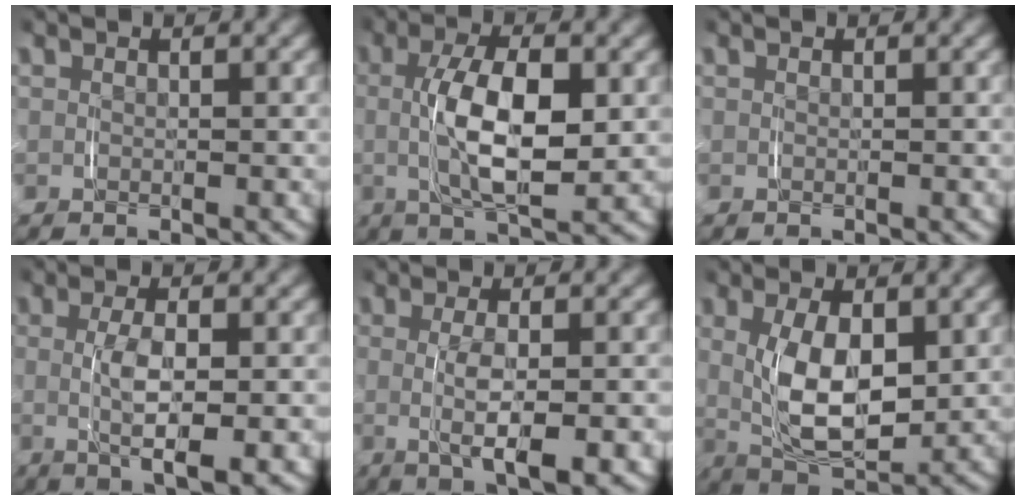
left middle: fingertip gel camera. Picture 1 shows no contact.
{"total": 6.4, "force": [0.0, 1.9, 6.1], "torque": [-0.111, -0.007, 0.003]}
{"total": 0.0}
{"total": 4.5, "force": [-0.5, 0.7, 4.4], "torque": [-0.077, -0.010, -0.003]}
{"total": 4.6, "force": [-0.9, 0.7, 4.4], "torque": [-0.068, -0.007, -0.009]}
{"total": 6.3, "force": [0.2, 2.8, 5.7], "torque": [-0.100, -0.011, 0.008]}